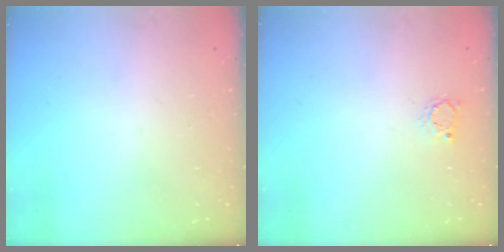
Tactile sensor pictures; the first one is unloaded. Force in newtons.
{"total": 2.4, "press": 2.3, "slide": 0.3}